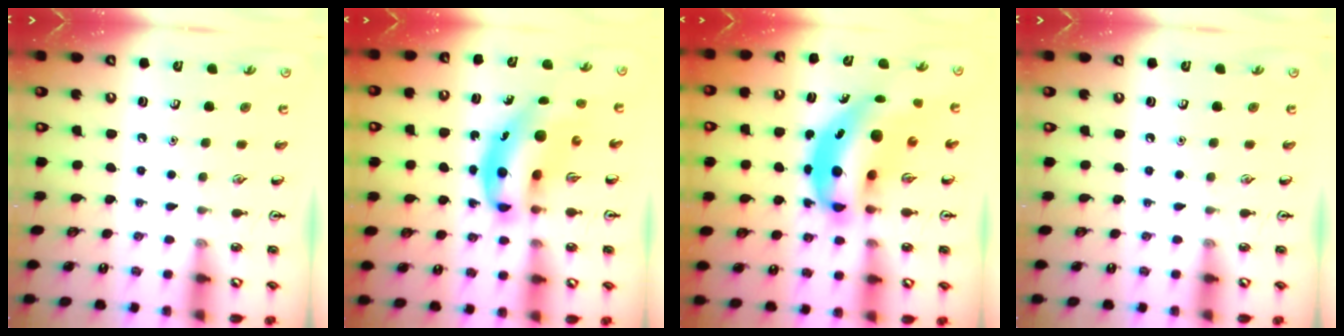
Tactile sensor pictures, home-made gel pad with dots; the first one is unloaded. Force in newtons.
{"total": 10.6, "press": 10.1, "slide": 3.1}
{"total": 11.8, "press": 11.3, "slide": 3.3}
{"total": 0.0}